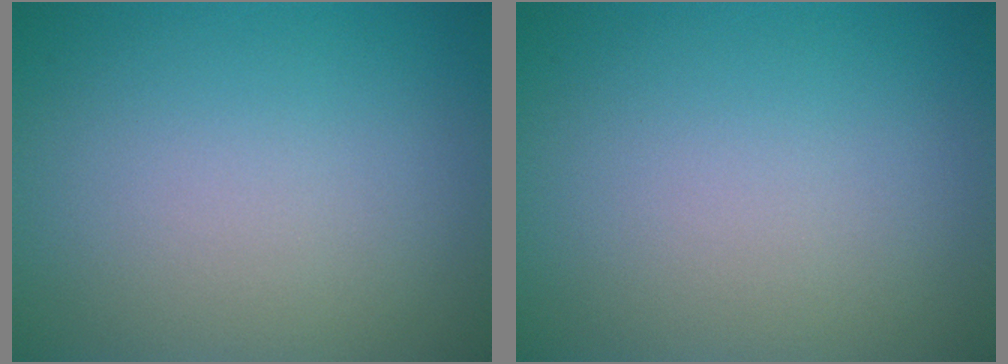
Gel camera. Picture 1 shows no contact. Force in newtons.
{"total": 0.0}